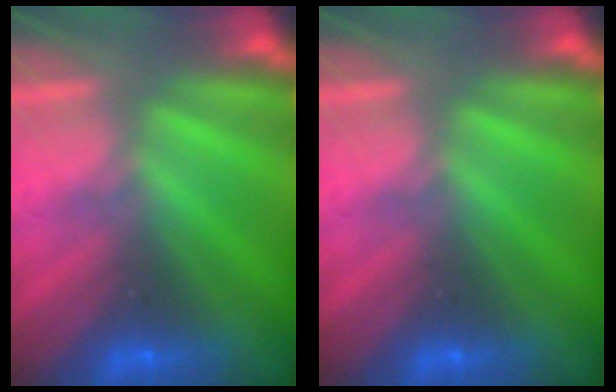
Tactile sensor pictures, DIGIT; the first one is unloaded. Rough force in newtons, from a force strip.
{"total": 0.0}